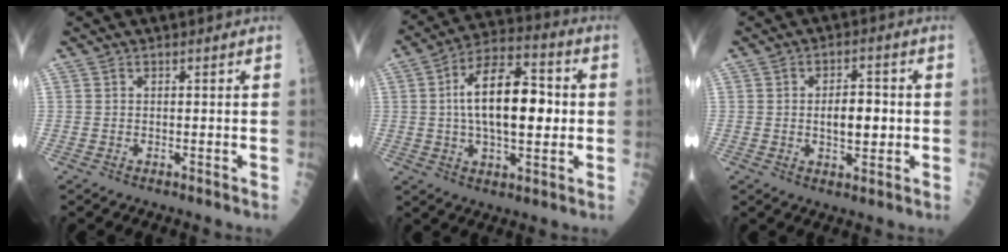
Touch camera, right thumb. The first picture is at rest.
{"total": 17.6, "force": [1.2, 8.3, 15.5], "torque": [-0.241, 0.023, 0.015]}
{"total": 6.6, "force": [0.0, 3.3, 5.8], "torque": [-0.071, 0.004, -0.001]}